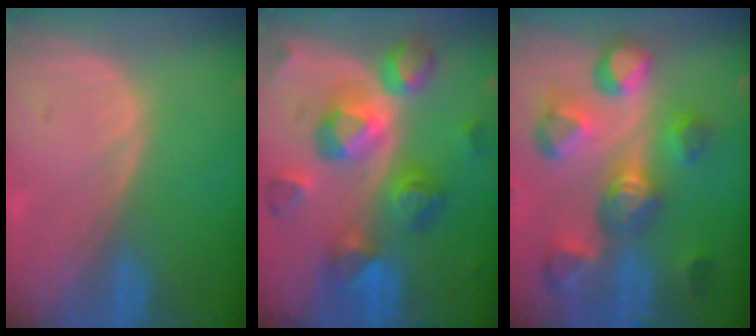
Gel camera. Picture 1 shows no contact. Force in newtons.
{"total": 11.3, "press": 11.2, "slide": 1.0}
{"total": 11.0, "press": 10.0, "slide": 4.6}